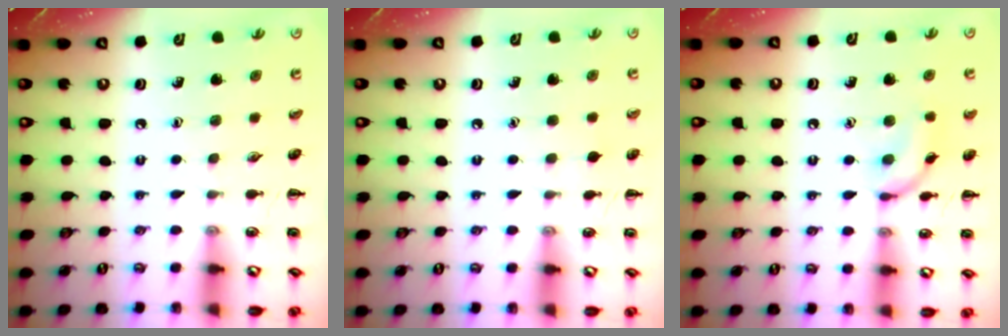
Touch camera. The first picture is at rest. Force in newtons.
{"total": 3.9, "press": 3.6, "slide": 1.6}
{"total": 9.2, "press": 9.2, "slide": 0.3}